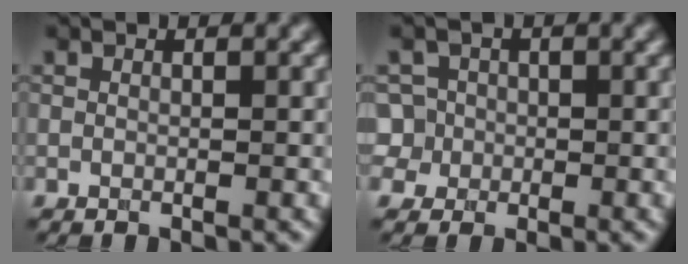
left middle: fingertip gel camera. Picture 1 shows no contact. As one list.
[{"total": 3.4, "force": [-0.5, 3.3, 0.8], "torque": [-0.001, 0.025, -0.014]}]